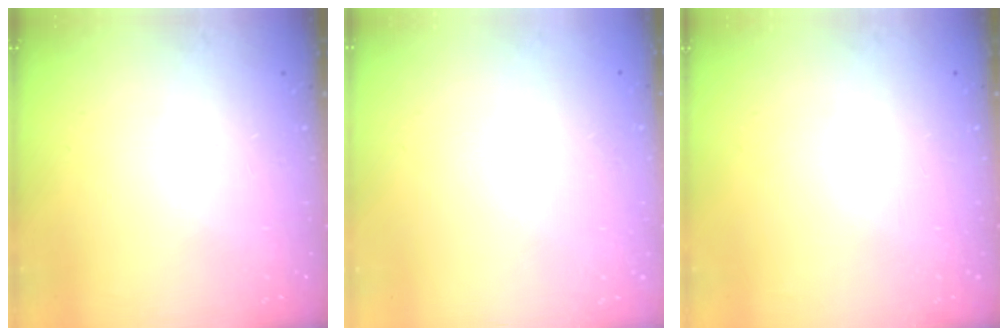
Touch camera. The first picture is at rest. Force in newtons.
{"total": 0.0}
{"total": 0.0}